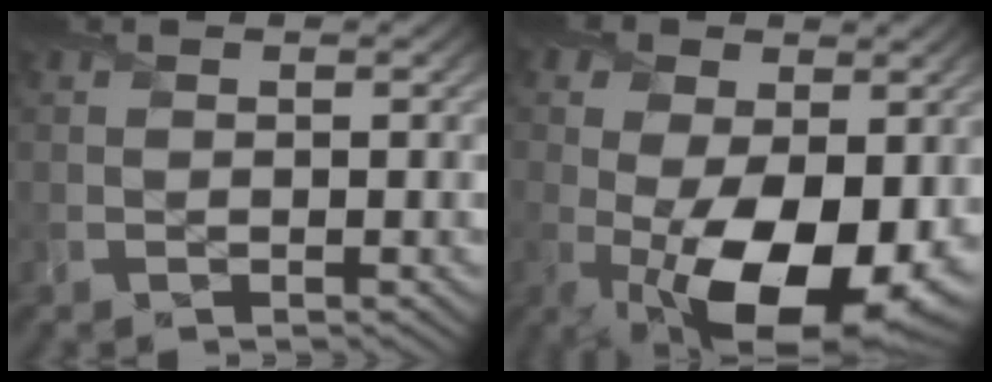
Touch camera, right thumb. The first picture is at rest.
{"total": 15.6, "force": [-2.9, 9.1, 12.4], "torque": [-0.221, -0.058, -0.019]}